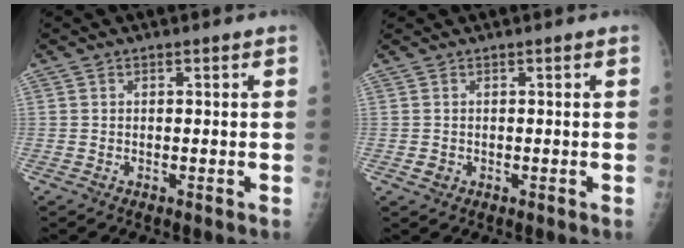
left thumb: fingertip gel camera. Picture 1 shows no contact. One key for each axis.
{"total": 1.1, "fx": 0.0, "fy": 1.1, "fz": 0.3, "tx": 0.000, "ty": 0.003, "tz": 0.003}